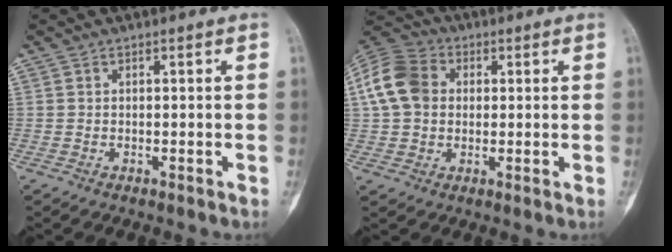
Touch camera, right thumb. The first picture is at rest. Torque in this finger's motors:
{"motor_torque": [0.43, 0.94, 0.90, 0.07, 0.10]}